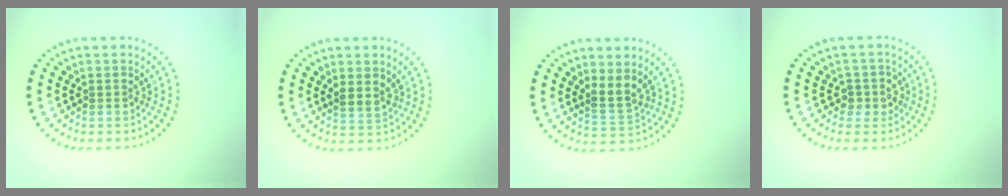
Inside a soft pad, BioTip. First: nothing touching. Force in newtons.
{"total": 1.4, "press": 1.1, "slide": 0.8}
{"total": 2.1, "press": 1.5, "slide": 1.4}
{"total": 2.0, "press": 1.8, "slide": 1.0}